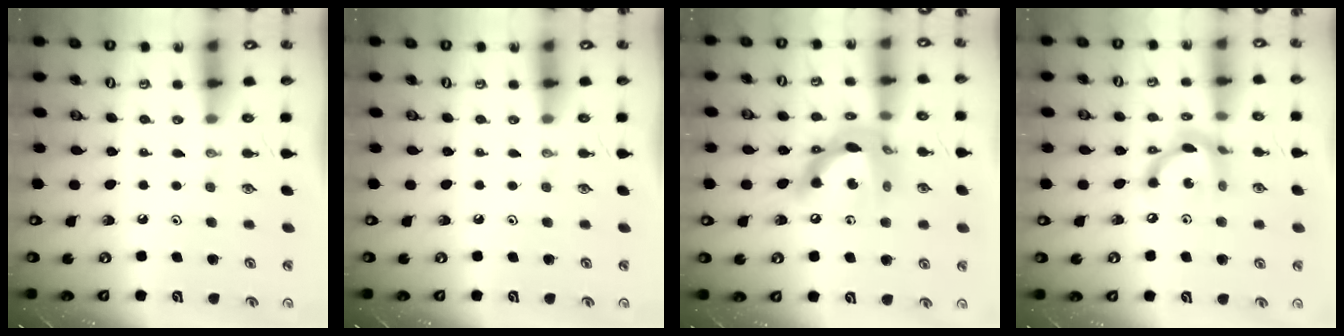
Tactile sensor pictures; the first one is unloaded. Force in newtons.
{"total": 0.0}
{"total": 15.0, "press": 14.9, "slide": 1.2}
{"total": 12.4, "press": 12.4, "slide": 0.9}